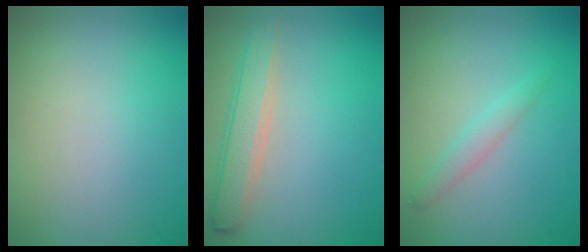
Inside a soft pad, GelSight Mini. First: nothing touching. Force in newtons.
{"total": 2.9, "press": 2.9, "slide": 0.2}
{"total": 1.5, "press": 1.5, "slide": 0.1}